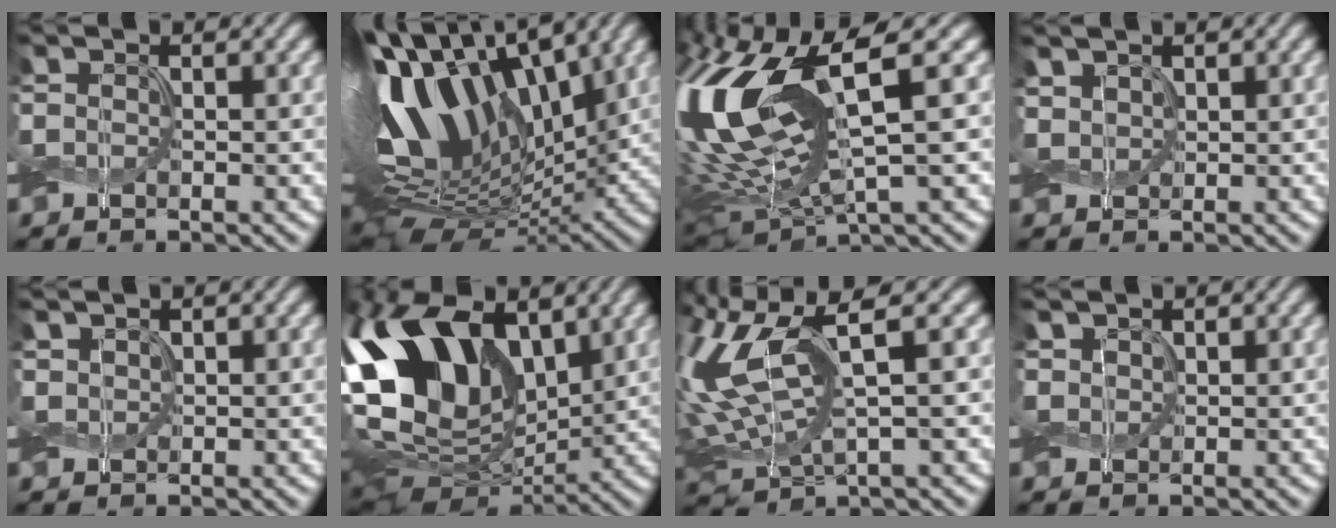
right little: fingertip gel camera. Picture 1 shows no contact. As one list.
[{"total": 14.8, "force": [4.3, 8.9, 11.0], "torque": [-0.236, 0.029, 0.067]}, {"total": 16.3, "force": [2.7, 6.2, 14.8], "torque": [-0.345, 0.009, 0.067]}, {"total": 1.8, "force": [1.1, 1.1, 0.8], "torque": [-0.023, 0.006, 0.022]}, {"total": 1.1, "force": [0.7, 0.7, 0.4], "torque": [-0.010, 0.003, 0.015]}, {"total": 15.6, "force": [3.4, 10.0, 11.6], "torque": [-0.248, 0.011, 0.049]}, {"total": 10.3, "force": [2.5, 4.3, 9.1], "torque": [-0.223, -0.003, 0.060]}, {"total": 1.1, "force": [0.7, 0.8, 0.3], "torque": [-0.011, 0.003, 0.013]}]